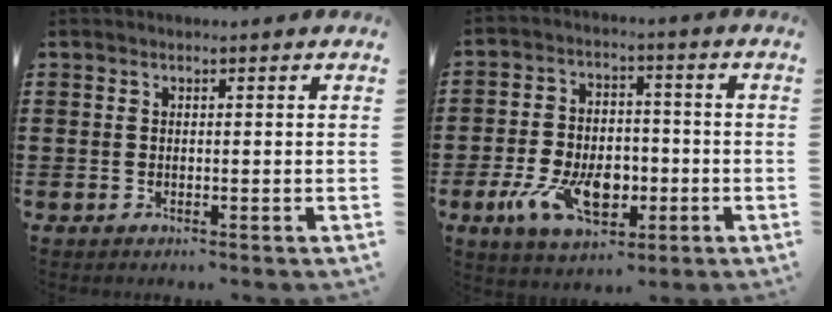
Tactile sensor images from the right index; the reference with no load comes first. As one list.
[{"total": 10.4, "force": [-3.5, 6.3, 7.5], "torque": [-0.162, 0.005, -0.058]}]